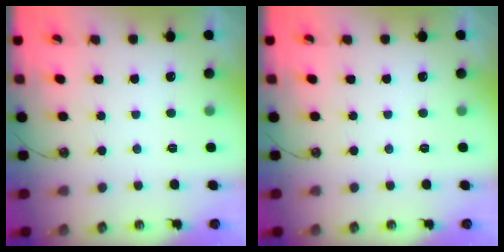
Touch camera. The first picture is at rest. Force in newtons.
{"total": 0.0}